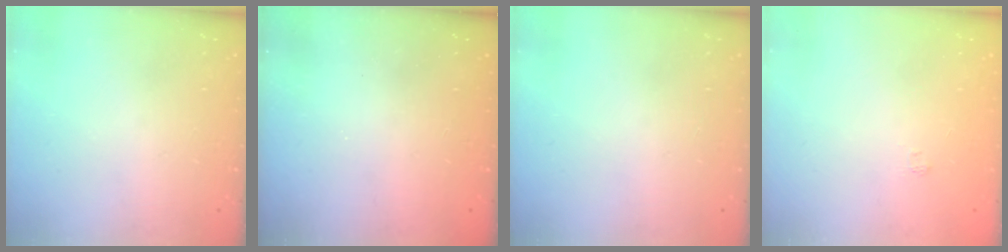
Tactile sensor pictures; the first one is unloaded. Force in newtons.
{"total": 2.4, "press": 2.3, "slide": 0.8}
{"total": 0.0}
{"total": 1.8, "press": 1.4, "slide": 1.1}